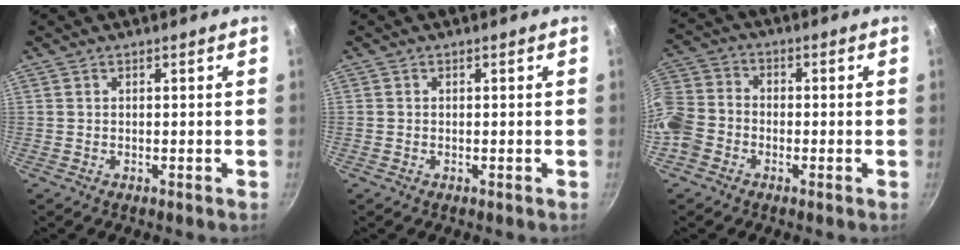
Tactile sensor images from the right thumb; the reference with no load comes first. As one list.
[{"total": 0.0}, {"total": 8.5, "force": [-3.8, 6.6, 3.9], "torque": [-0.062, 0.037, -0.090]}]